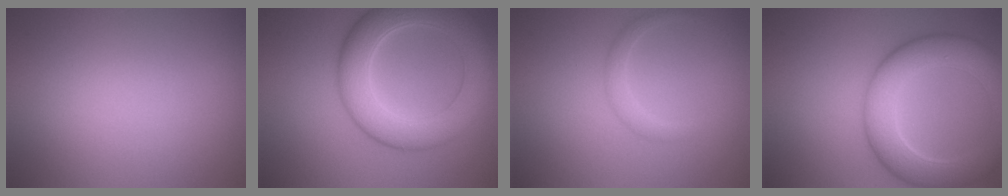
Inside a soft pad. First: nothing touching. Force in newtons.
{"total": 7.6, "press": 7.6, "slide": 0.1}
{"total": 1.4, "press": 1.4, "slide": 0.1}
{"total": 7.9, "press": 7.9, "slide": 0.4}